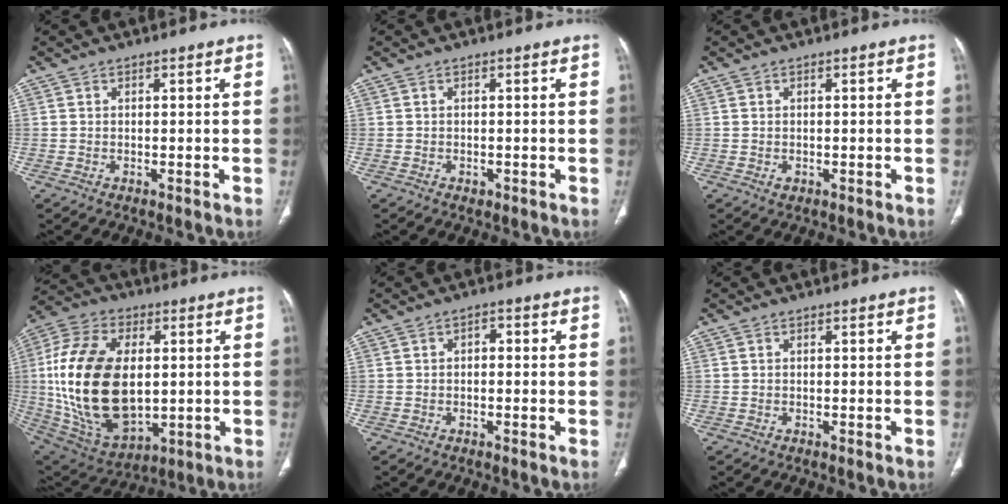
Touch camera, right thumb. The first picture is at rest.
{"total": 0.8, "force": [-0.4, 0.6, 0.4], "torque": [-0.004, -0.001, -0.002]}
{"total": 0.9, "force": [-0.2, 0.7, 0.6], "torque": [-0.008, -0.002, 0.000]}
{"total": 25.4, "force": [1.0, 15.2, 20.3], "torque": [-0.391, -0.010, 0.035]}
{"total": 1.3, "force": [0.0, 0.9, 1.0], "torque": [-0.005, 0.005, -0.007]}
{"total": 0.0}